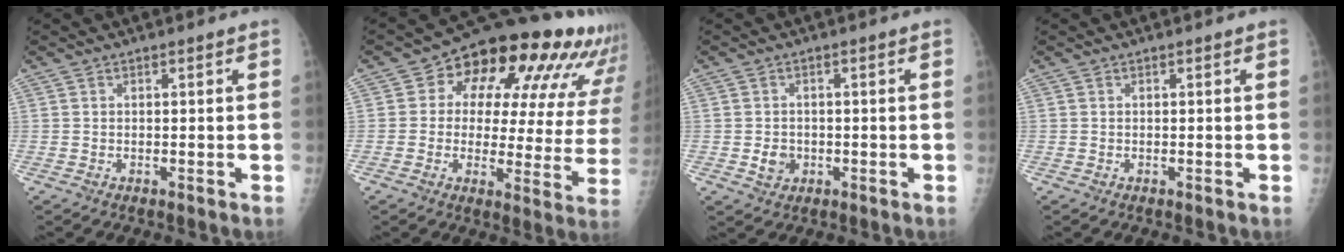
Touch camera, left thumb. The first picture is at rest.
{"total": 22.1, "force": [11.4, 10.7, 15.5], "torque": [-0.167, -0.012, 0.140]}
{"total": 2.9, "force": [-0.6, 2.5, 1.4], "torque": [-0.013, 0.003, -0.005]}
{"total": 0.0}